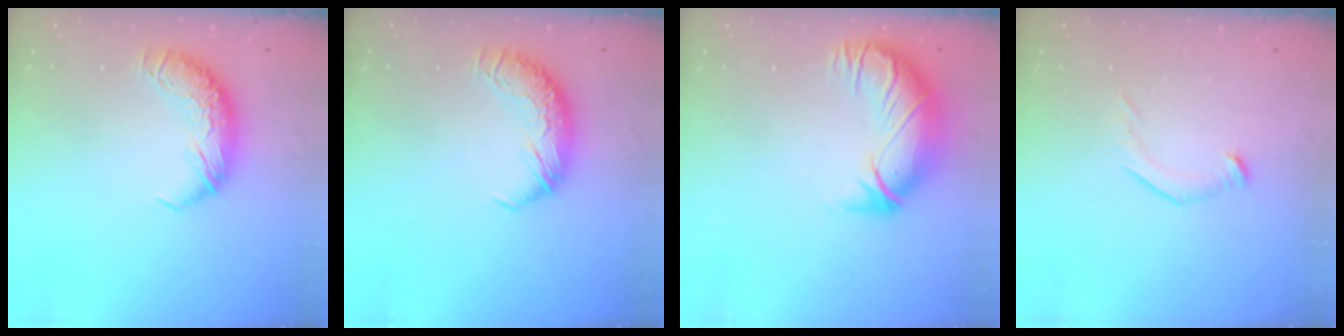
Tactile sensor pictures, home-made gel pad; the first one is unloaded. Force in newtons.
{"total": 0.0}
{"total": 3.0, "press": 0.2, "slide": 2.9}
{"total": 6.1, "press": 6.1, "slide": 1.0}